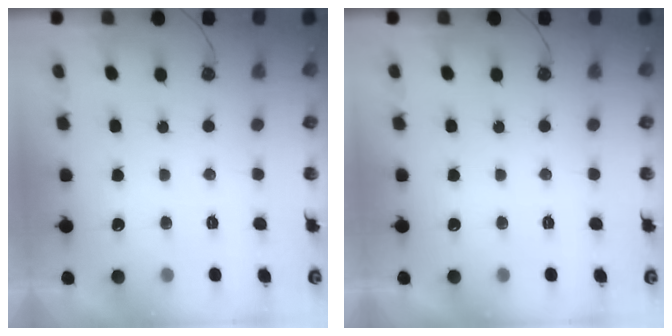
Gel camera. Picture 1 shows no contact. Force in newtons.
{"total": 0.0}